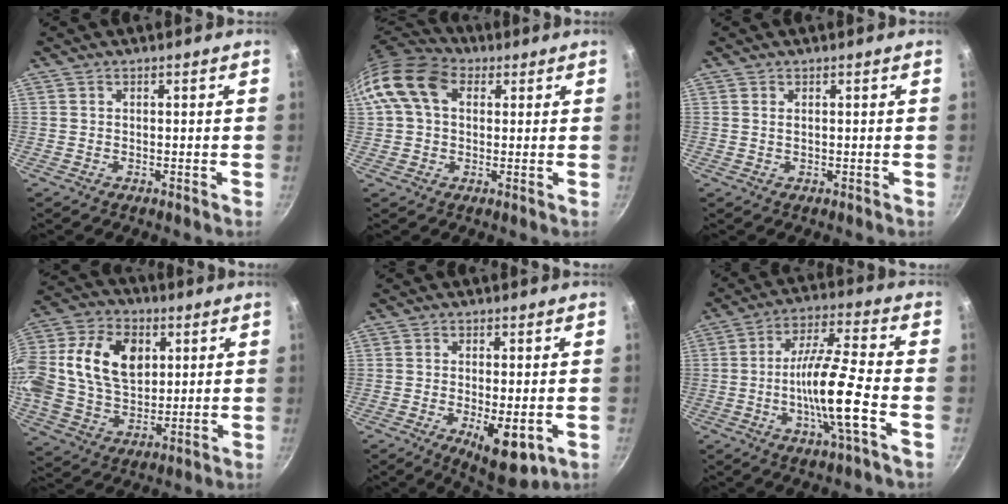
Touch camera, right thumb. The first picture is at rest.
{"total": 13.3, "force": [3.6, 9.4, 8.6], "torque": [-0.151, 0.022, 0.048]}
{"total": 0.8, "force": [0.3, 0.4, 0.6], "torque": [-0.011, 0.001, 0.004]}
{"total": 22.8, "force": [4.9, 16.1, 15.5], "torque": [-0.303, 0.021, 0.081]}
{"total": 8.6, "force": [-2.1, 3.1, 7.7], "torque": [-0.106, -0.007, -0.017]}
{"total": 13.3, "force": [-3.5, 1.3, 12.7], "torque": [-0.227, 0.023, -0.073]}